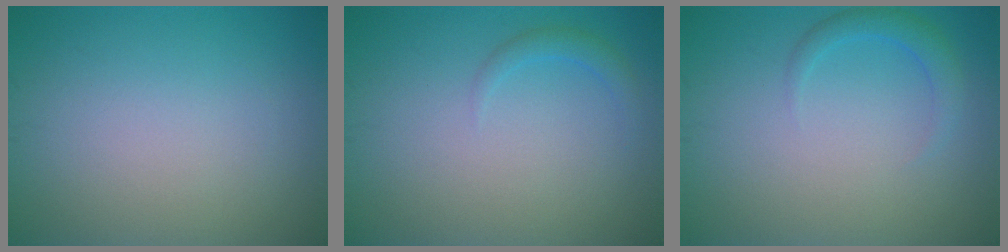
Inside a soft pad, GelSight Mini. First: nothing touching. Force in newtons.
{"total": 1.3, "press": 1.3, "slide": 0.0}
{"total": 1.8, "press": 1.8, "slide": 0.1}